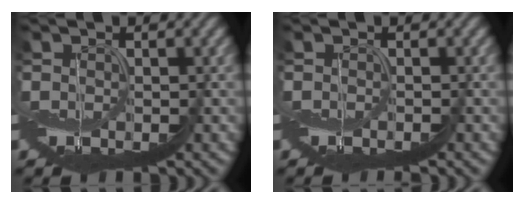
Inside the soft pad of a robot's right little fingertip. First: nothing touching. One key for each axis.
{"total": 1.0, "fx": -0.9, "fy": -0.4, "fz": 0.0, "tx": 0.002, "ty": 0.005, "tz": -0.018}